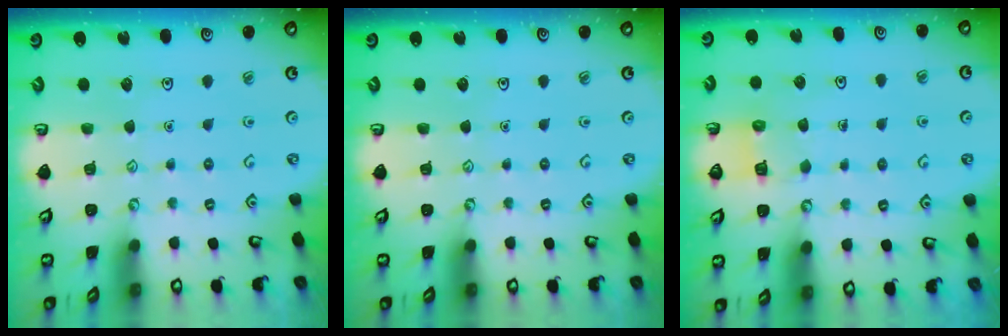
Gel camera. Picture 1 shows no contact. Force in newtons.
{"total": 0.0}
{"total": 4.8, "press": 4.7, "slide": 0.3}